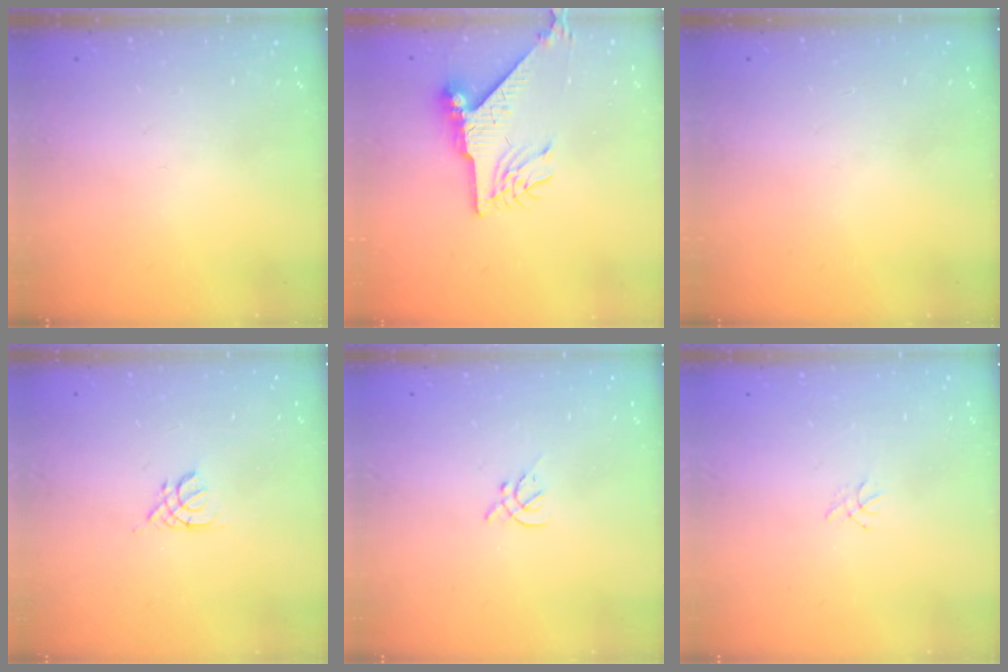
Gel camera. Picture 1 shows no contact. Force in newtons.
{"total": 9.9, "press": 9.8, "slide": 1.1}
{"total": 0.0}
{"total": 2.5, "press": 2.5, "slide": 0.6}
{"total": 2.0, "press": 1.9, "slide": 0.5}
{"total": 0.5, "press": 0.4, "slide": 0.3}